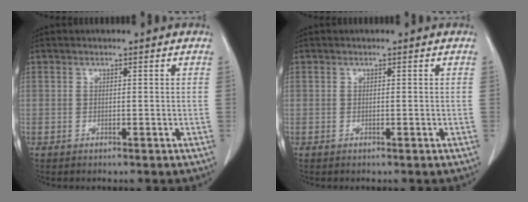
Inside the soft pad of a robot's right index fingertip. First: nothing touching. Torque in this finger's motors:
{"motor_torque": [-0.03, 0.04, 0.00, 0.00]}